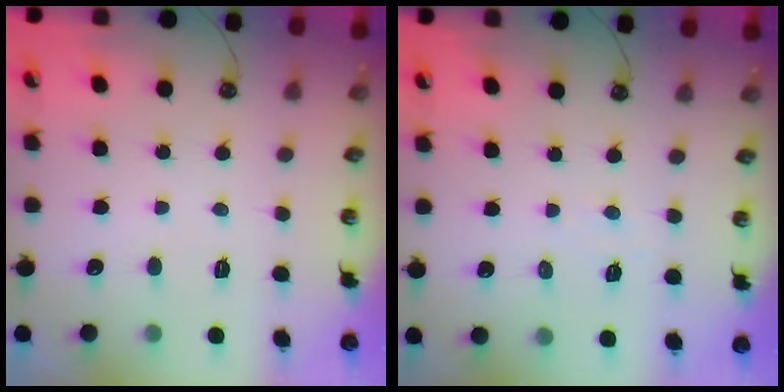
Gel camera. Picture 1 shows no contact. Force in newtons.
{"total": 3.4, "press": 3.3, "slide": 0.5}